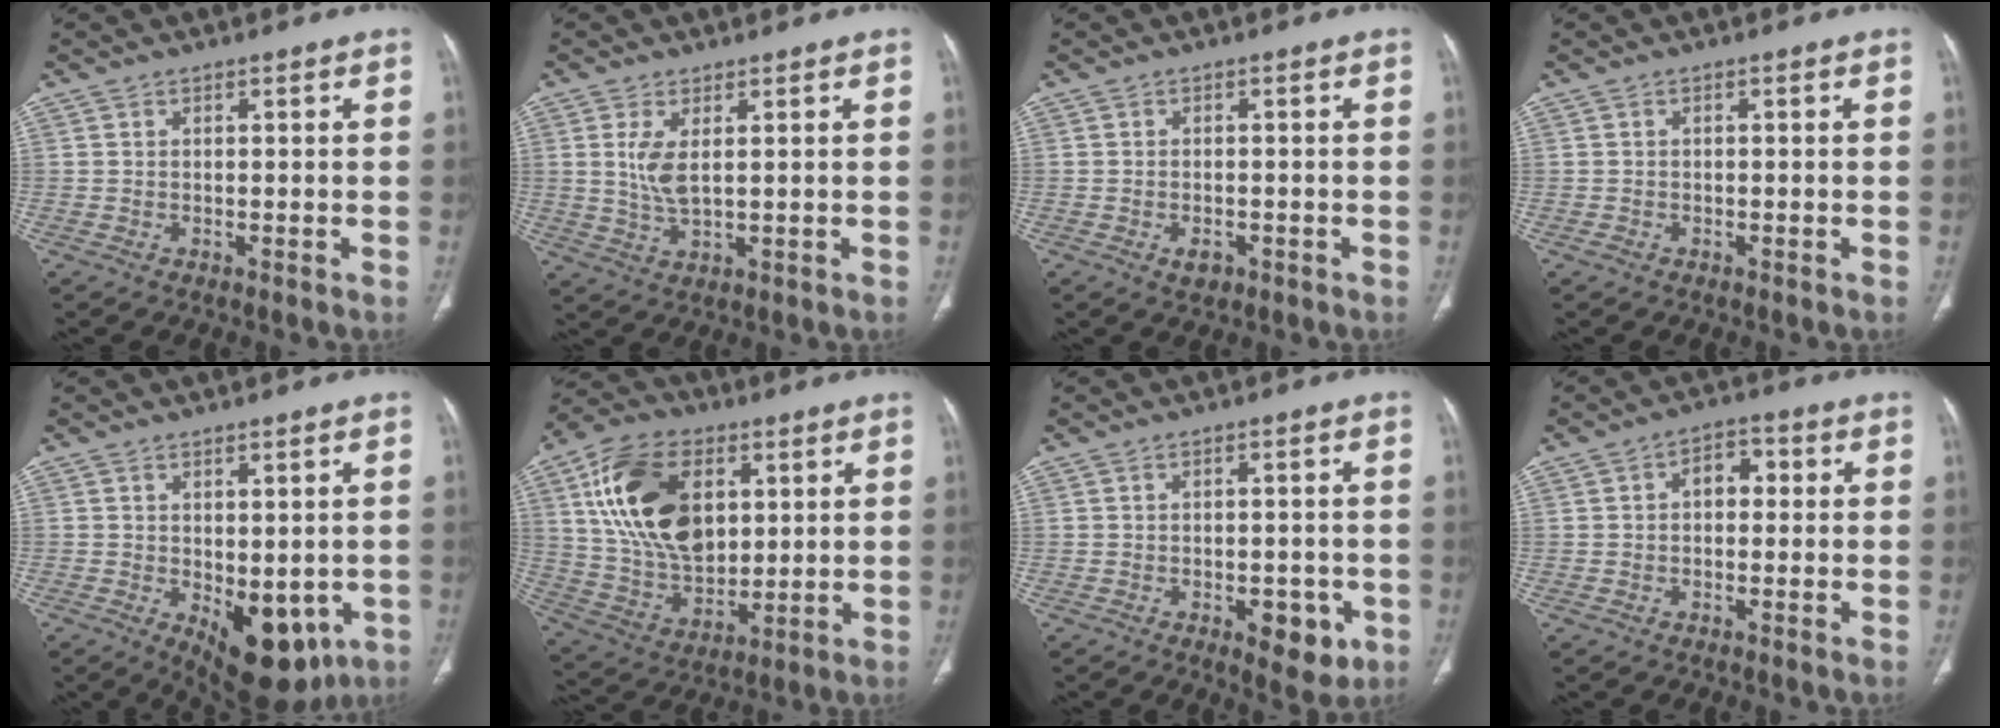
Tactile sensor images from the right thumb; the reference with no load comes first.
{"total": 5.1, "force": [1.2, 1.9, 4.5], "torque": [-0.103, -0.013, 0.033]}
{"total": 2.4, "force": [-1.1, 1.5, 1.5], "torque": [-0.020, 0.004, -0.012]}
{"total": 0.6, "force": [-0.4, 0.5, 0.2], "torque": [-0.005, 0.004, -0.007]}
{"total": 12.0, "force": [-3.6, 6.3, 9.5], "torque": [-0.098, -0.007, -0.031]}
{"total": 21.0, "force": [6.0, 13.2, 15.2], "torque": [-0.255, -0.013, 0.116]}
{"total": 7.1, "force": [-2.7, 3.6, 5.5], "torque": [-0.051, 0.005, -0.025]}
{"total": 4.7, "force": [0.4, 3.1, 3.4], "torque": [-0.035, 0.017, -0.003]}